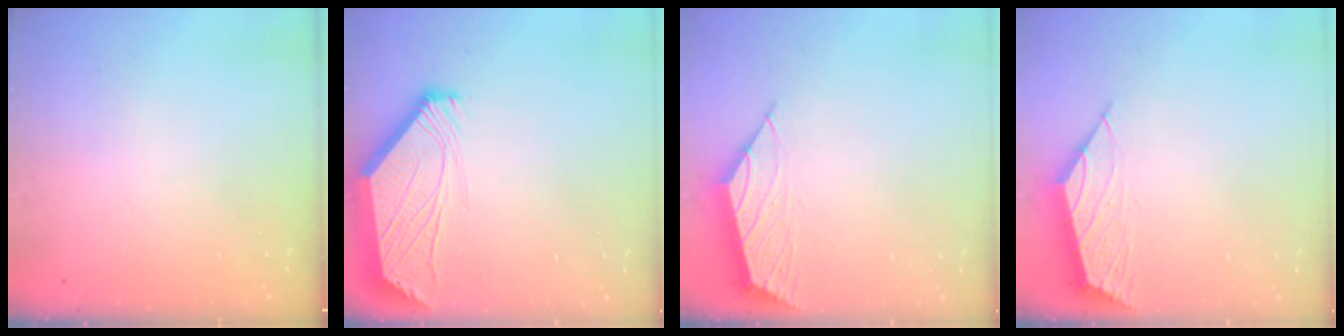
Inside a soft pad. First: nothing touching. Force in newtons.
{"total": 2.5, "press": 2.4, "slide": 0.6}
{"total": 2.2, "press": 2.2, "slide": 0.5}
{"total": 2.2, "press": 2.2, "slide": 0.5}